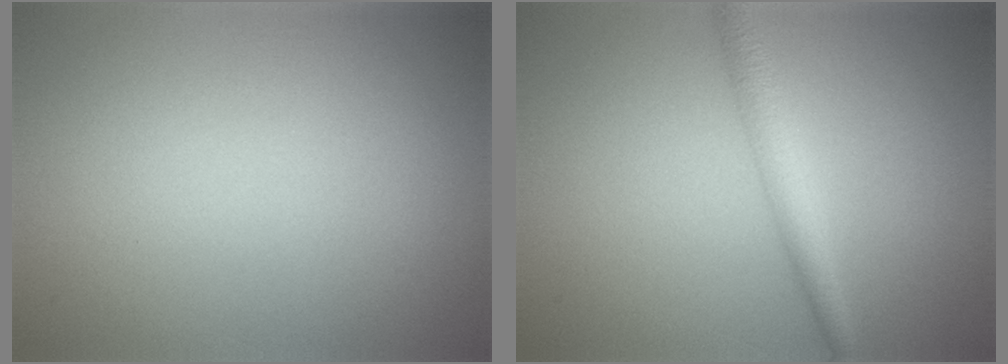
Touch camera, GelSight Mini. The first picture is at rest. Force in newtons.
{"total": 2.5, "press": 2.5, "slide": 0.1}